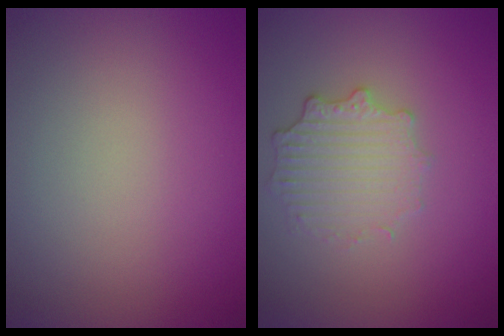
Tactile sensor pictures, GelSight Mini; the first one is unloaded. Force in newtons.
{"total": 2.8, "press": 2.5, "slide": 1.4}